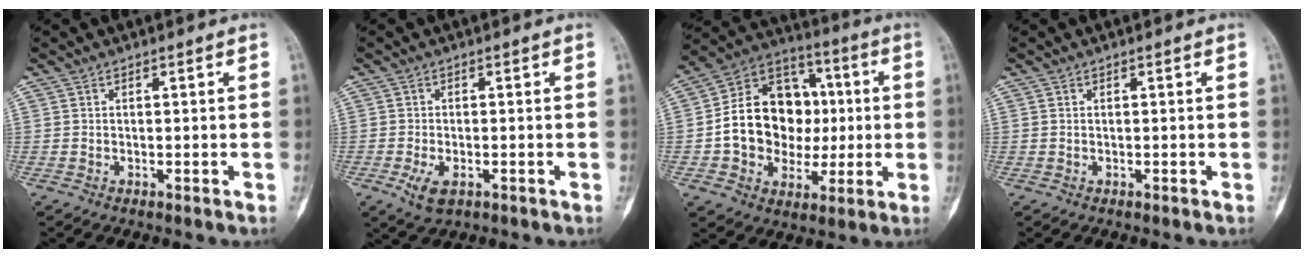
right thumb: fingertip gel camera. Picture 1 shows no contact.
{"total": 4.3, "force": [-1.6, 2.4, 3.2], "torque": [-0.058, -0.004, -0.025]}
{"total": 19.2, "force": [-0.2, 15.4, 11.4], "torque": [-0.142, 0.037, 0.004]}
{"total": 0.0}